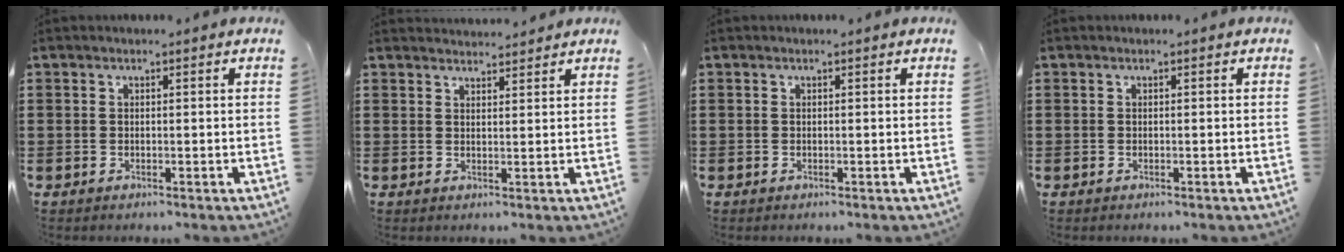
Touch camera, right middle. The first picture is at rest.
{"total": 2.2, "force": [2.2, 0.1, -0.1], "torque": [-0.004, 0.000, 0.043]}
{"total": 0.0}
{"total": 0.0}